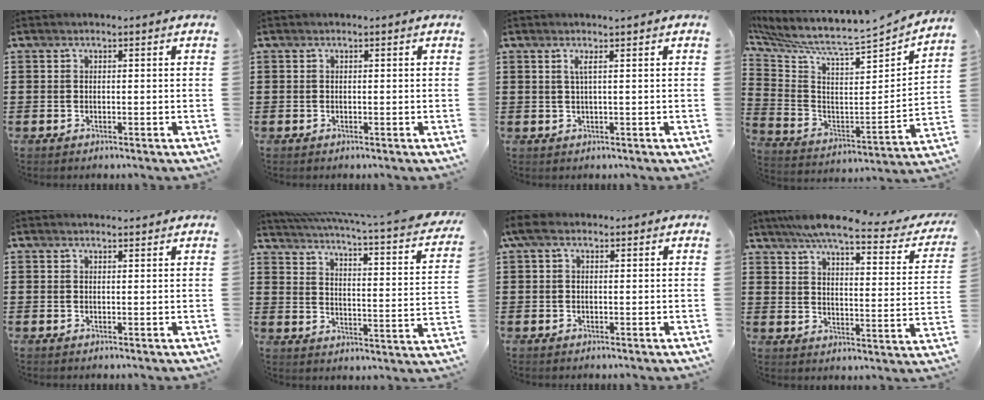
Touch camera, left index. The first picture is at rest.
{"total": 0.0}
{"total": 1.7, "force": [0.6, -0.3, 1.6], "torque": [-0.033, -0.004, 0.010]}
{"total": 4.3, "force": [4.0, -0.2, 1.5], "torque": [-0.058, -0.058, 0.055]}
{"total": 1.1, "force": [1.1, 0.1, 0.1], "torque": [-0.005, -0.001, 0.021]}
{"total": 3.2, "force": [2.3, -0.5, 2.2], "torque": [-0.058, -0.035, 0.029]}
{"total": 2.9, "force": [0.9, 1.7, 2.2], "torque": [-0.055, 0.006, 0.011]}
{"total": 6.8, "force": [5.8, 0.3, 3.5], "torque": [-0.086, -0.034, 0.096]}